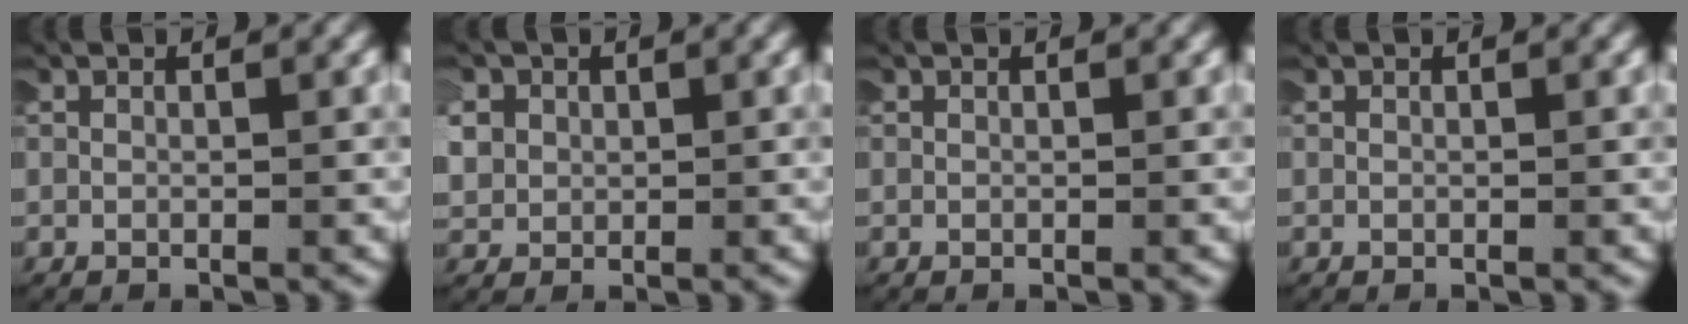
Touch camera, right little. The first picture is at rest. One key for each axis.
{"total": 2.9, "fx": 0.6, "fy": 2.5, "fz": 1.2, "tx": -0.047, "ty": -0.002, "tz": 0.013}
{"total": 0.0}
{"total": 0.0}